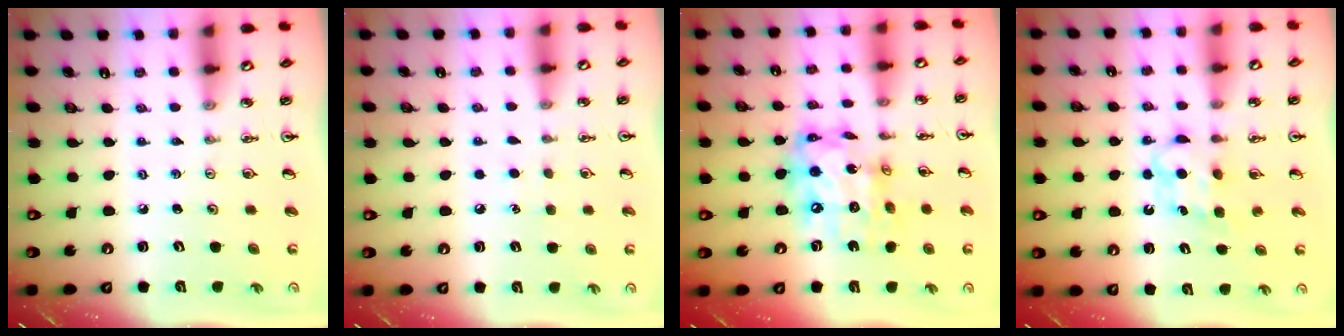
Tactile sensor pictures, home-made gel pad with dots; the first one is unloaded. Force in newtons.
{"total": 5.0, "press": 5.0, "slide": 0.4}
{"total": 14.9, "press": 14.9, "slide": 1.2}
{"total": 6.0, "press": 5.9, "slide": 0.7}